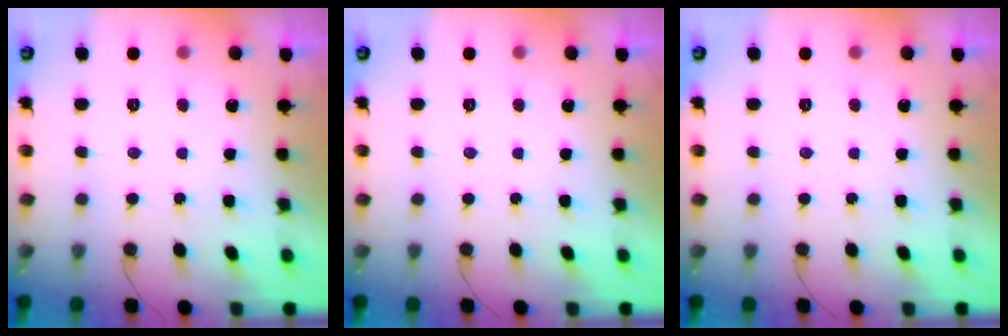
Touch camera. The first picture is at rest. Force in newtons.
{"total": 0.0}
{"total": 0.0}